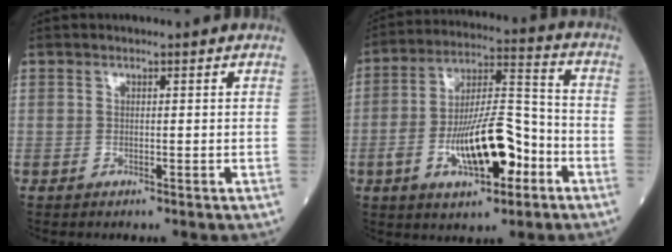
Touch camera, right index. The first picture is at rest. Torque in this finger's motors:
{"motor_torque": [1.20, -0.94, 0.36, 0.21]}